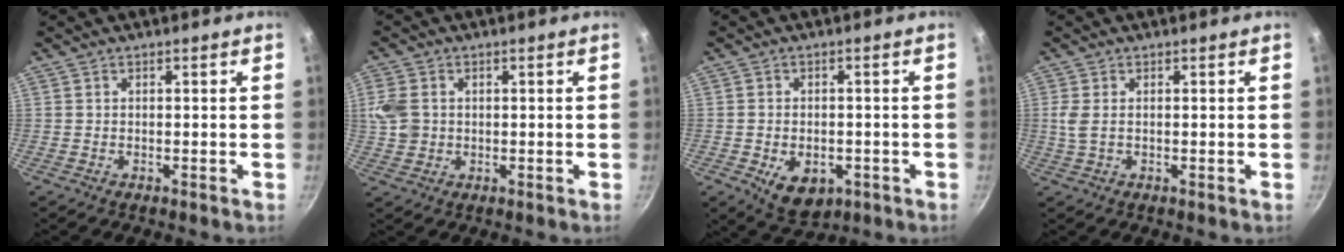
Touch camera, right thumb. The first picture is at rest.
{"total": 6.1, "force": [0.9, 4.8, 3.6], "torque": [-0.076, 0.000, 0.020]}
{"total": 7.7, "force": [-2.7, 5.1, 5.1], "torque": [-0.066, 0.006, -0.029]}
{"total": 2.8, "force": [0.2, 1.5, 2.3], "torque": [-0.071, -0.001, 0.007]}